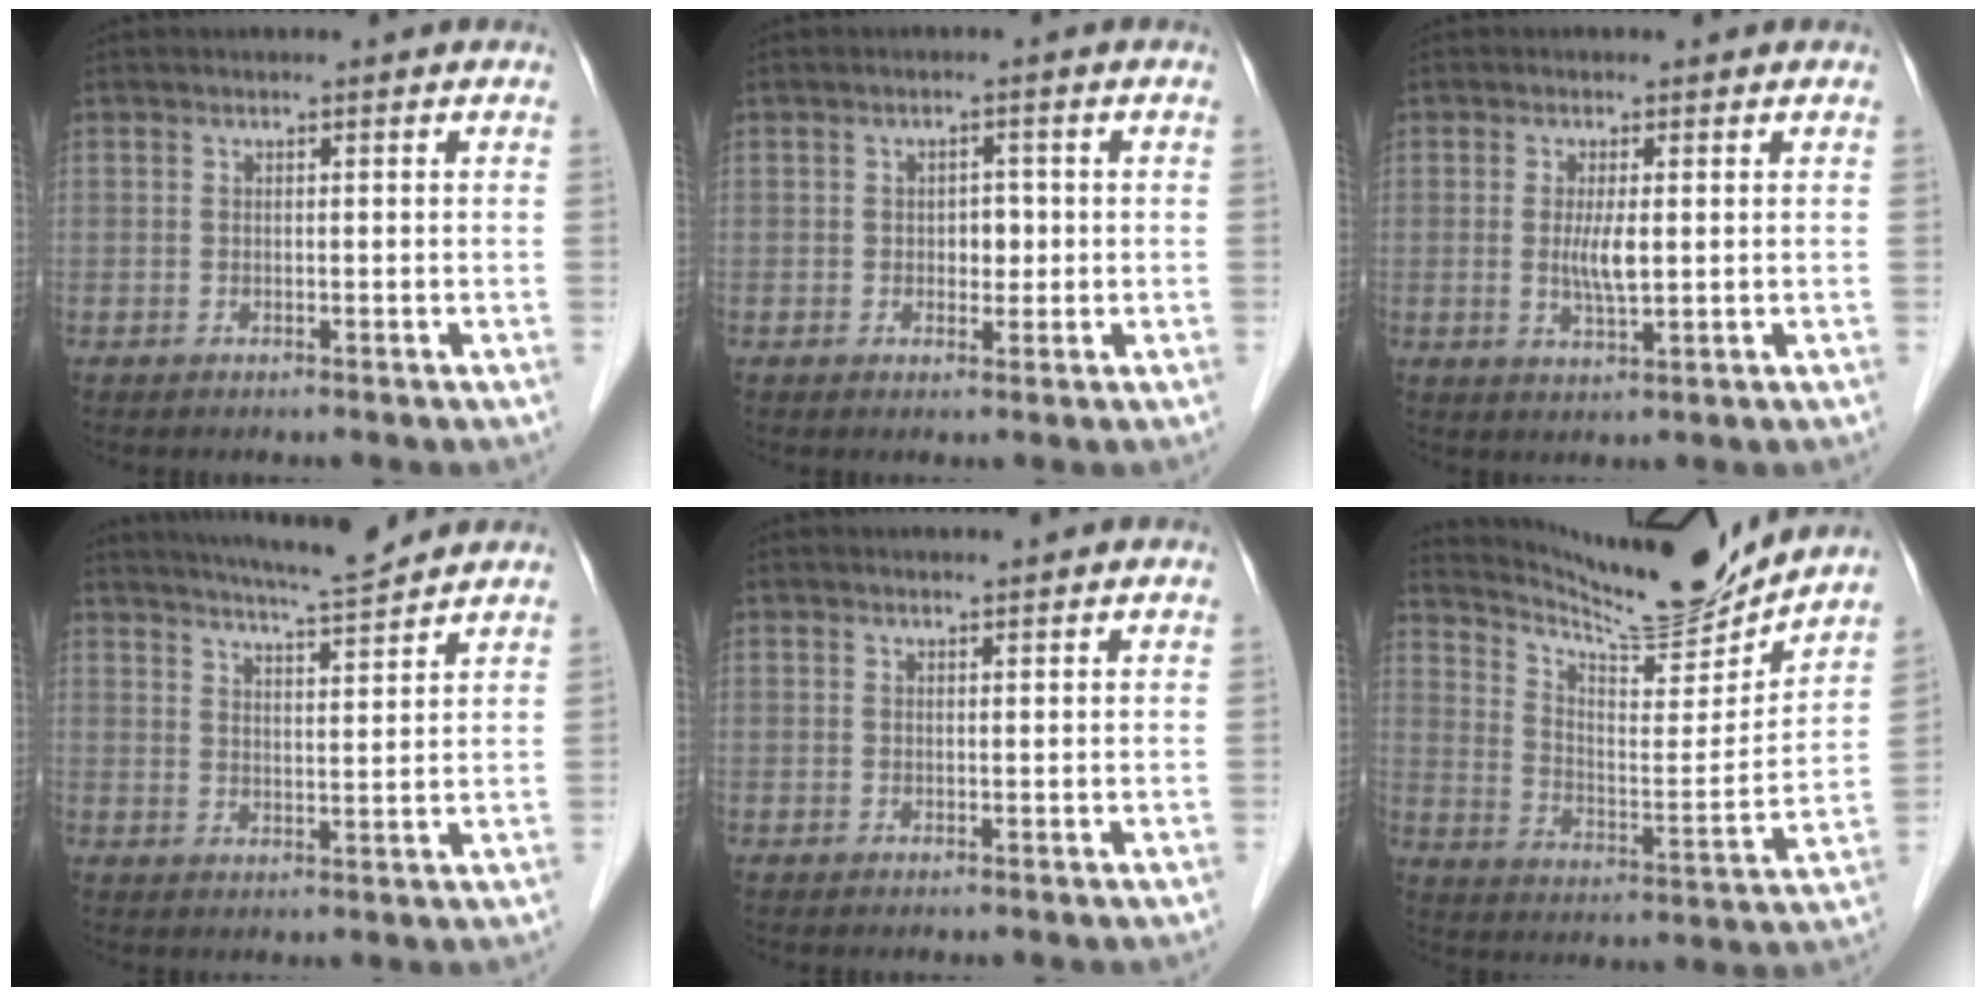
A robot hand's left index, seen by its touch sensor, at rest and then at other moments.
{"total": 2.3, "force": [-0.1, 1.6, 1.7], "torque": [-0.022, 0.004, 0.002]}
{"total": 3.6, "force": [0.3, 0.6, 3.5], "torque": [-0.071, -0.007, 0.008]}
{"total": 8.5, "force": [8.0, -0.6, 3.0], "torque": [-0.056, -0.001, 0.126]}
{"total": 1.3, "force": [1.3, -0.1, 0.3], "torque": [-0.006, 0.005, 0.025]}
{"total": 16.9, "force": [16.1, 0.3, 4.9], "torque": [-0.099, -0.038, 0.255]}